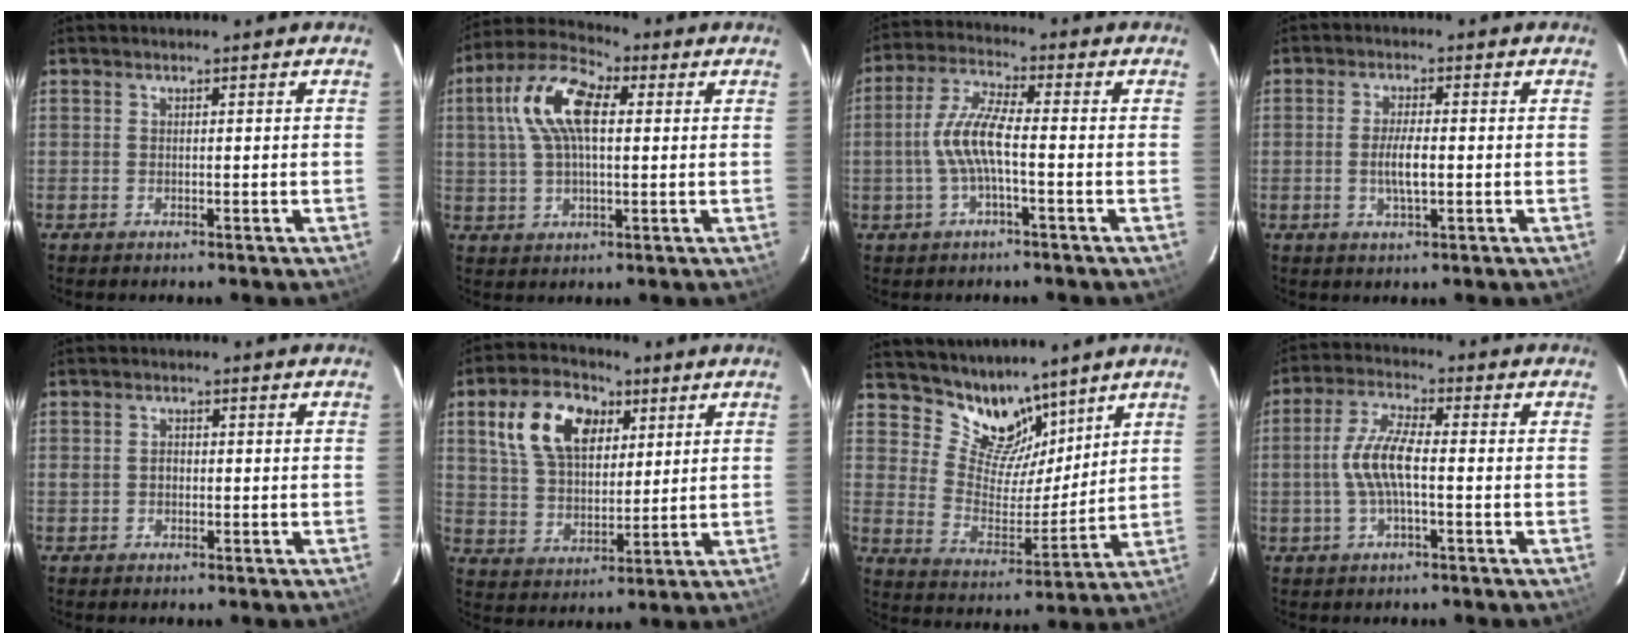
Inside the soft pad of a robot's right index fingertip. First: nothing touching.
{"total": 12.6, "force": [2.8, 6.0, 10.7], "torque": [-0.214, 0.030, 0.044]}
{"total": 7.9, "force": [-1.5, 1.4, 7.6], "torque": [-0.166, 0.009, -0.028]}
{"total": 4.4, "force": [-0.6, 0.9, 4.2], "torque": [-0.079, -0.004, -0.010]}
{"total": 5.4, "force": [0.3, 5.2, 1.3], "torque": [-0.032, 0.015, 0.009]}
{"total": 14.1, "force": [5.8, 8.7, 9.5], "torque": [-0.189, 0.035, 0.111]}
{"total": 11.3, "force": [9.1, 5.9, 3.4], "torque": [-0.063, -0.002, 0.168]}
{"total": 8.0, "force": [-1.1, 2.3, 7.6], "torque": [-0.159, 0.009, -0.022]}